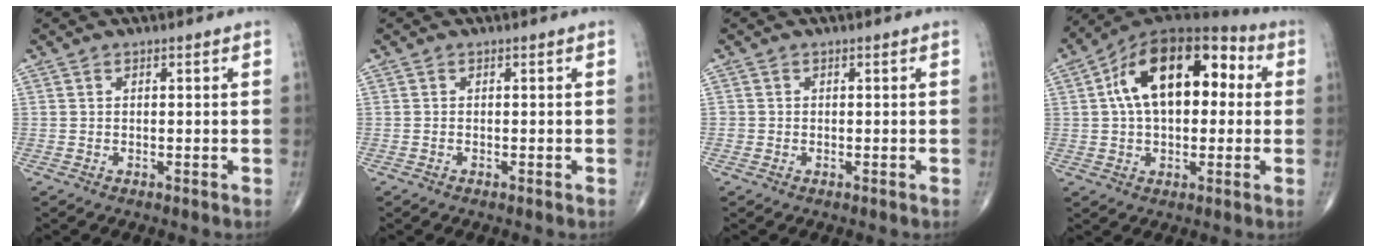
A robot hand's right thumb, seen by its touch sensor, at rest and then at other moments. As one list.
[{"total": 0.0}, {"total": 0.7, "force": [-0.1, 0.7, 0.0], "torque": [0.004, 0.005, -0.004]}, {"total": 19.4, "force": [3.4, 11.2, 15.5], "torque": [-0.225, 0.037, 0.044]}]